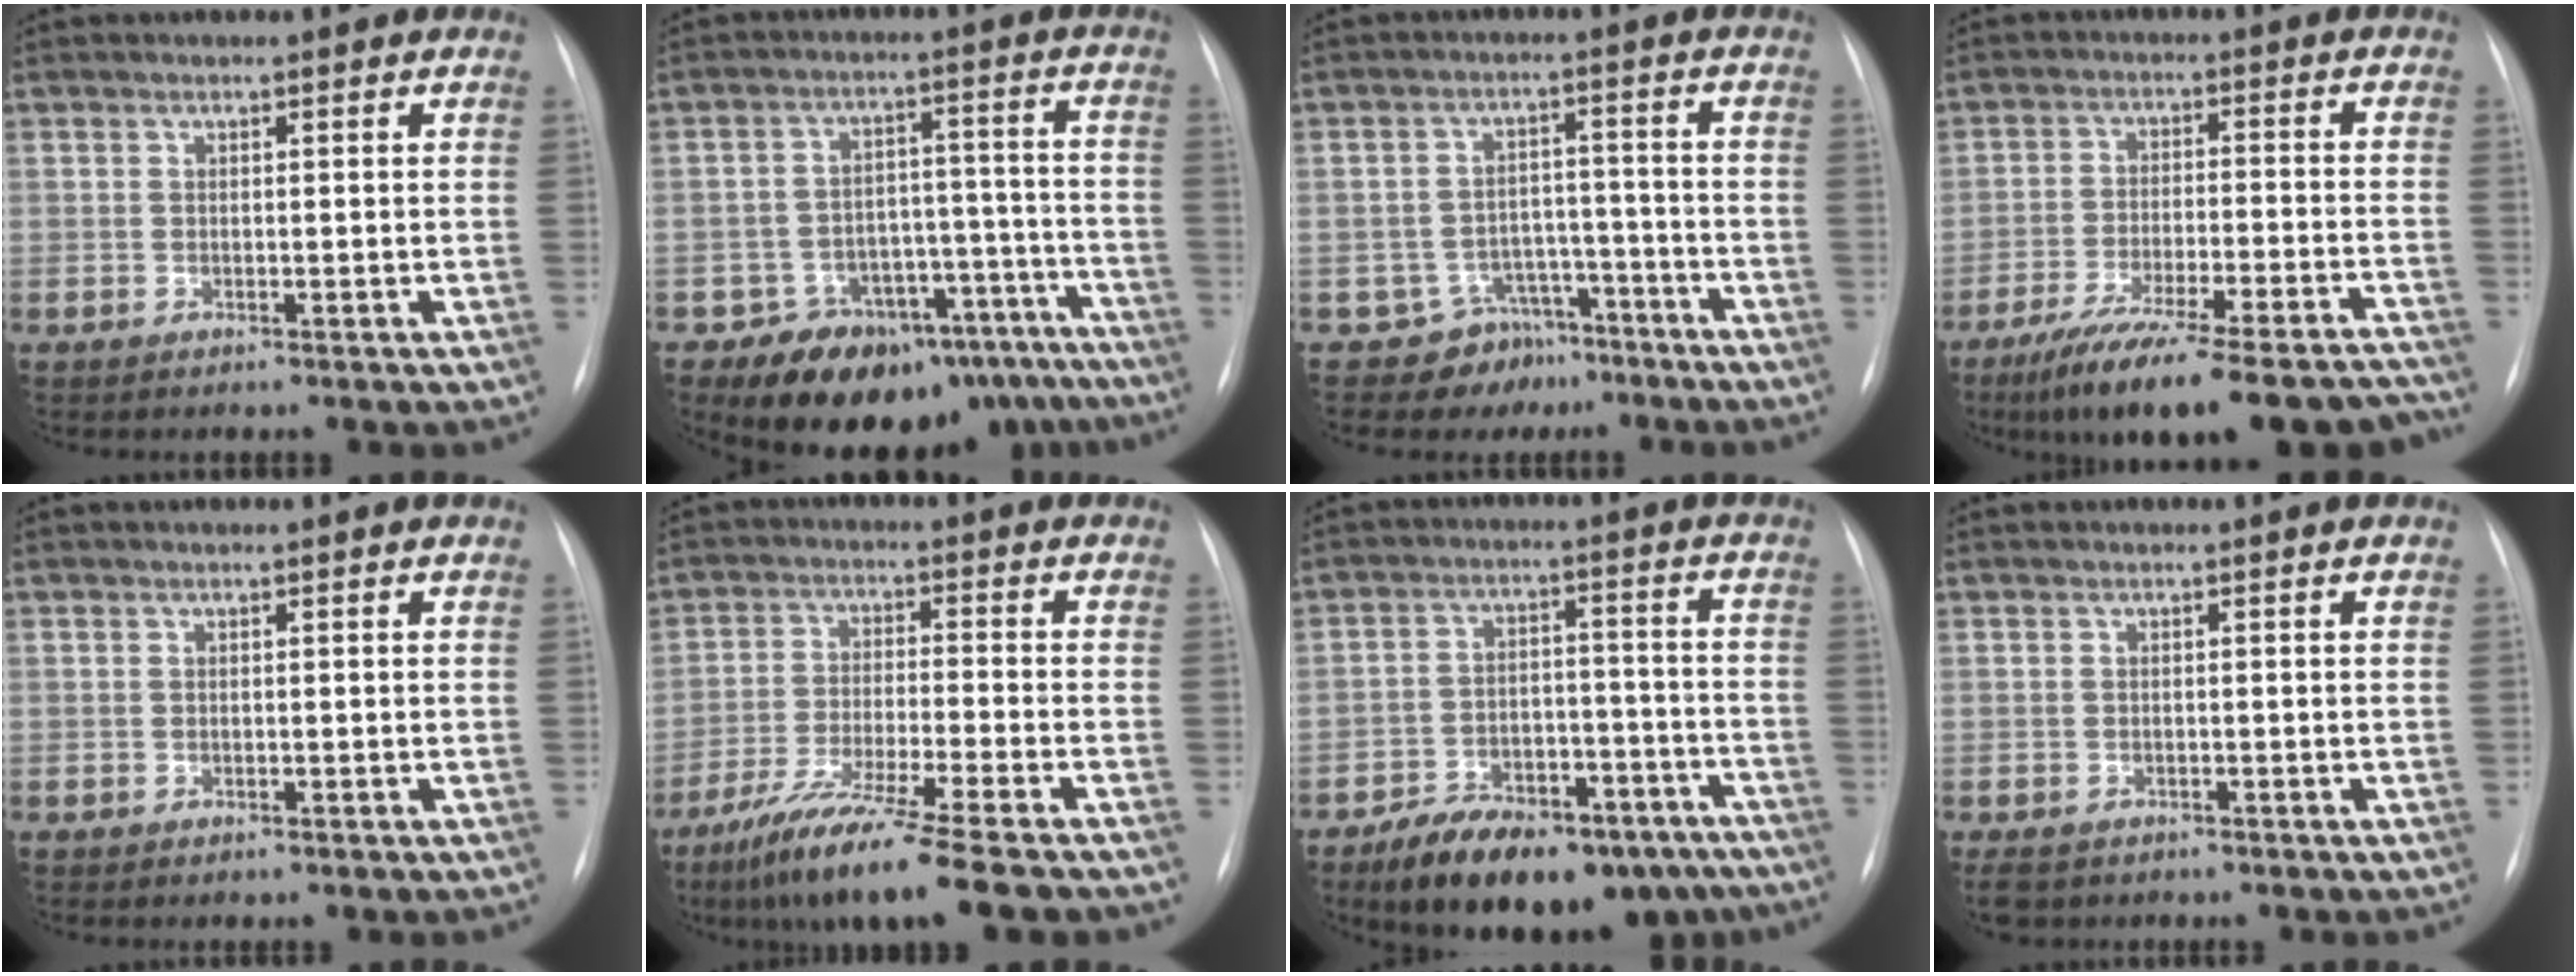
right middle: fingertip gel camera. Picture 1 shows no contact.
{"total": 16.1, "force": [-13.2, 8.1, 4.2], "torque": [-0.029, 0.062, -0.175]}
{"total": 6.9, "force": [-5.0, 4.7, -0.2], "torque": [0.021, 0.042, -0.073]}
{"total": 21.7, "force": [-18.4, 3.2, 11.0], "torque": [-0.121, -0.008, -0.266]}
{"total": 0.0}
{"total": 13.0, "force": [-9.6, -0.4, 8.7], "torque": [-0.153, -0.043, -0.162]}
{"total": 18.2, "force": [-13.7, 7.7, 9.2], "torque": [-0.112, 0.030, -0.202]}
{"total": 4.1, "force": [-3.0, 2.5, 1.3], "torque": [-0.021, -0.004, -0.042]}